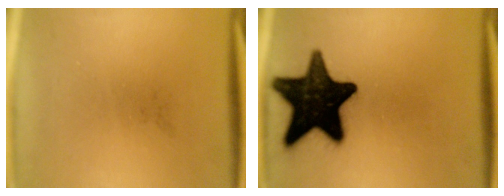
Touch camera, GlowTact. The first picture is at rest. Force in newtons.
{"total": 18.4}